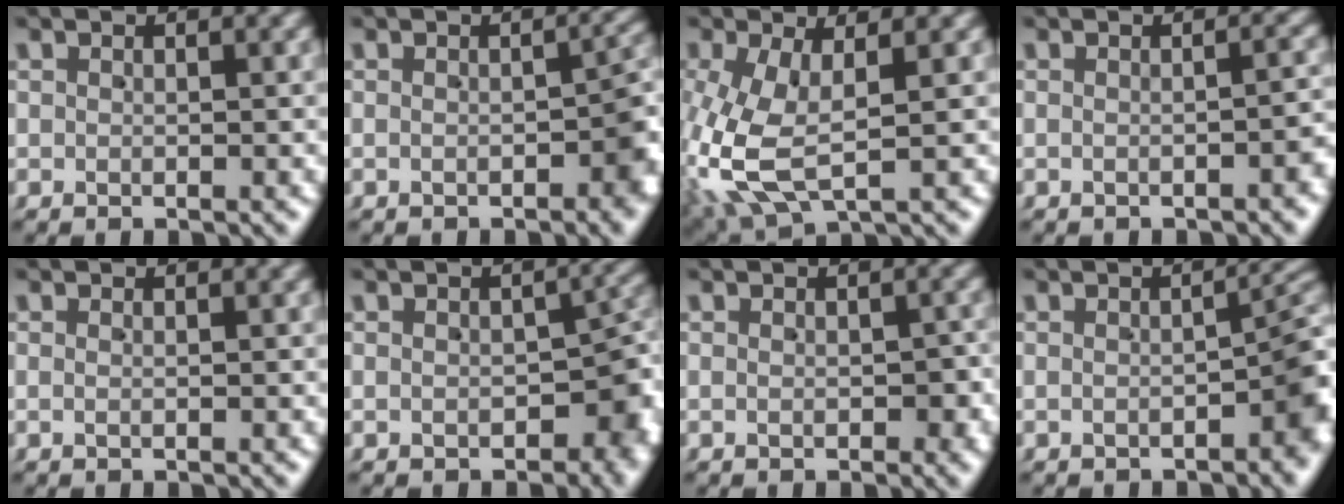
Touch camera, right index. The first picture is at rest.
{"total": 3.2, "force": [-1.1, 1.4, 2.7], "torque": [-0.024, -0.003, -0.017]}
{"total": 7.2, "force": [-1.0, 4.5, 5.6], "torque": [-0.166, -0.034, 0.004]}
{"total": 1.3, "force": [-1.0, 0.0, 0.8], "torque": [-0.015, 0.008, -0.021]}
{"total": 0.0}
{"total": 4.8, "force": [-1.9, 2.8, 3.4], "torque": [-0.022, -0.004, -0.026]}
{"total": 1.4, "force": [-0.7, 0.9, 0.8], "torque": [-0.014, -0.006, -0.008]}
{"total": 3.9, "force": [-1.4, 1.3, 3.4], "torque": [-0.037, 0.006, -0.024]}